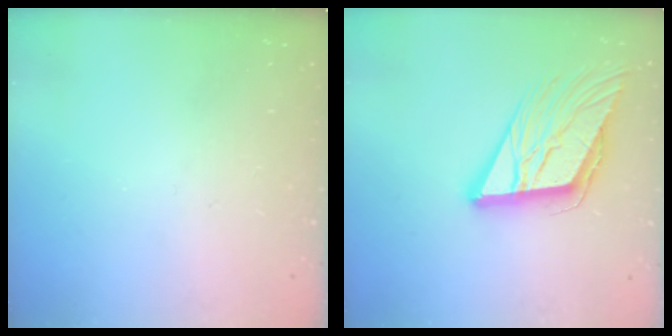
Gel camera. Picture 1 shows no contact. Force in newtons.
{"total": 15.0, "press": 14.6, "slide": 3.5}